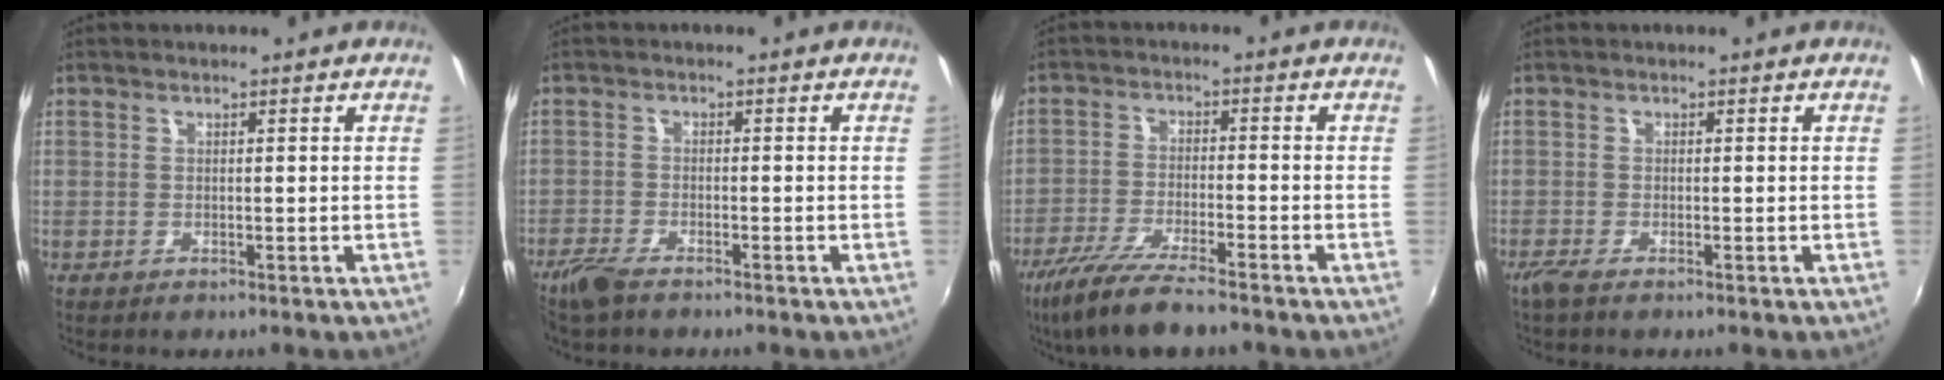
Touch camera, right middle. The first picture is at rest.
{"total": 4.6, "force": [-3.7, 1.2, 2.5], "torque": [-0.072, -0.010, -0.075]}
{"total": 11.5, "force": [-9.3, 1.5, 6.7], "torque": [-0.150, -0.035, -0.167]}
{"total": 1.7, "force": [-1.2, 0.0, 1.1], "torque": [-0.026, -0.006, -0.028]}